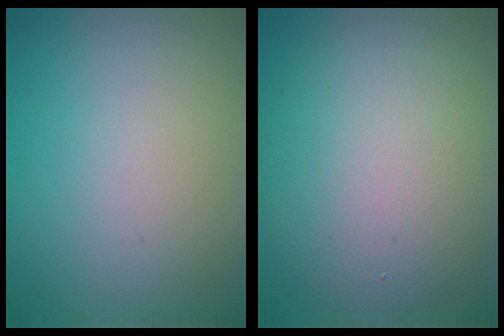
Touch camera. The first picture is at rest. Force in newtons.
{"total": 9.3, "press": 9.3, "slide": 0.5}